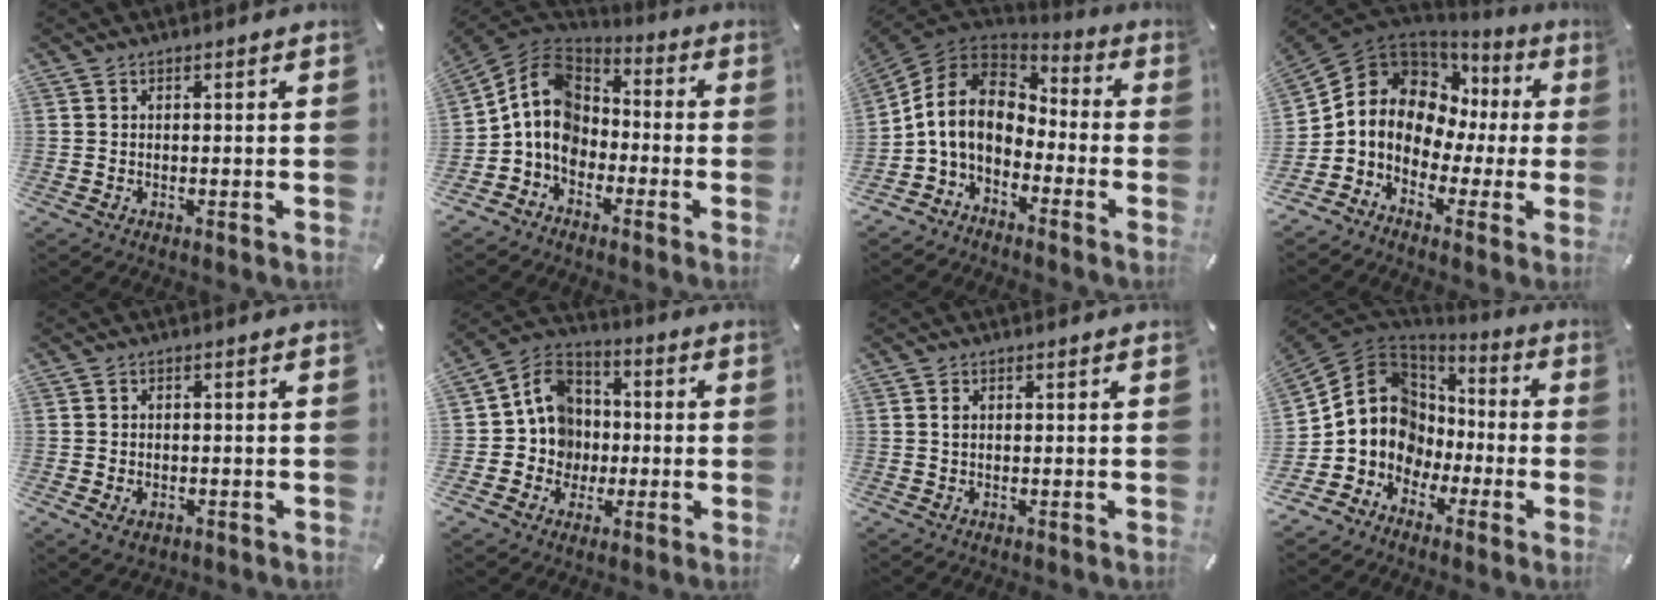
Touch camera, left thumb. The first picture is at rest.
{"total": 11.6, "force": [-2.9, 9.5, 6.1], "torque": [-0.152, 0.016, -0.055]}
{"total": 11.4, "force": [-1.8, 8.7, 7.1], "torque": [-0.180, 0.014, -0.040]}
{"total": 11.0, "force": [0.4, 10.0, 4.5], "torque": [-0.110, -0.026, 0.005]}
{"total": 2.7, "force": [-1.1, 2.0, 1.4], "torque": [-0.031, 0.003, -0.022]}
{"total": 10.5, "force": [-1.4, 10.1, 2.3], "torque": [-0.059, 0.009, -0.023]}
{"total": 0.8, "force": [0.2, 0.4, 0.6], "torque": [-0.014, 0.001, 0.003]}
{"total": 12.5, "force": [-1.5, 11.8, 3.6], "torque": [-0.092, -0.014, -0.019]}